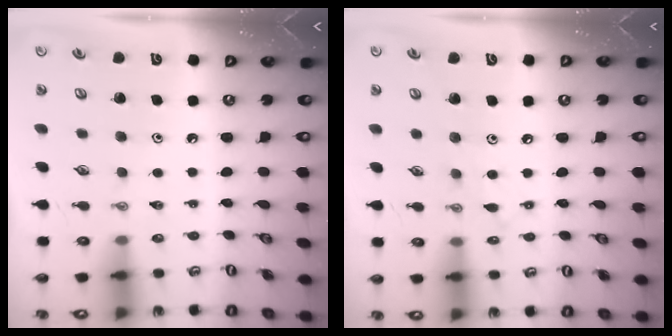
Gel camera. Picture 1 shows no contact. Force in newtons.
{"total": 7.8, "press": 7.7, "slide": 0.6}